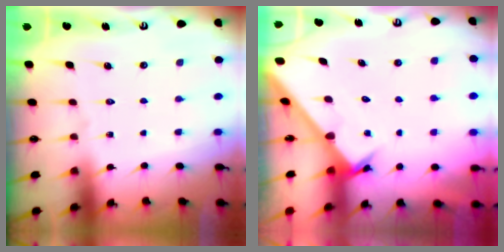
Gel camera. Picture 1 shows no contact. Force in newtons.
{"total": 2.6, "press": 2.6, "slide": 0.3}